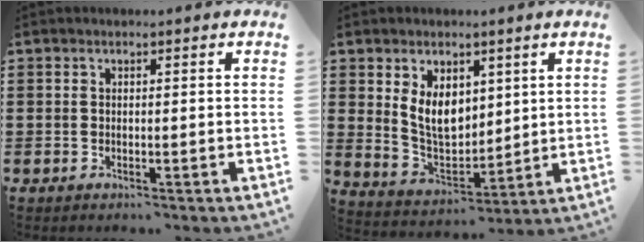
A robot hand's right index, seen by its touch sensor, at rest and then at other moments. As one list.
[{"total": 7.2, "force": [2.6, 4.9, 4.5], "torque": [-0.086, 0.004, 0.049]}]